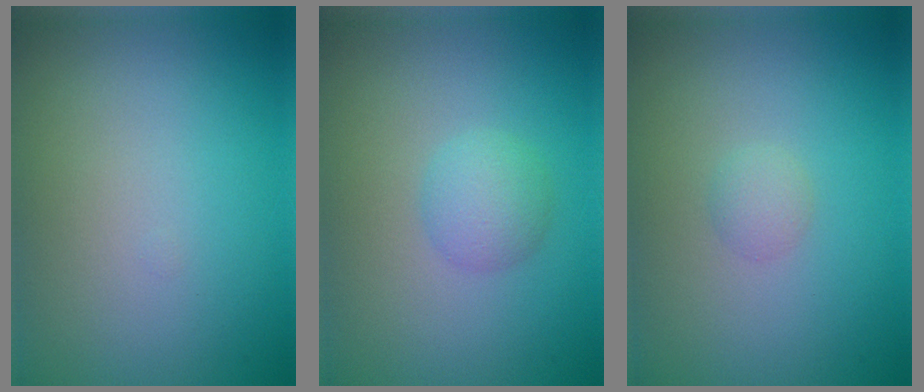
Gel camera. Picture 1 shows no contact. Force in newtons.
{"total": 2.1, "press": 2.1, "slide": 0.1}
{"total": 1.0, "press": 1.0, "slide": 0.1}